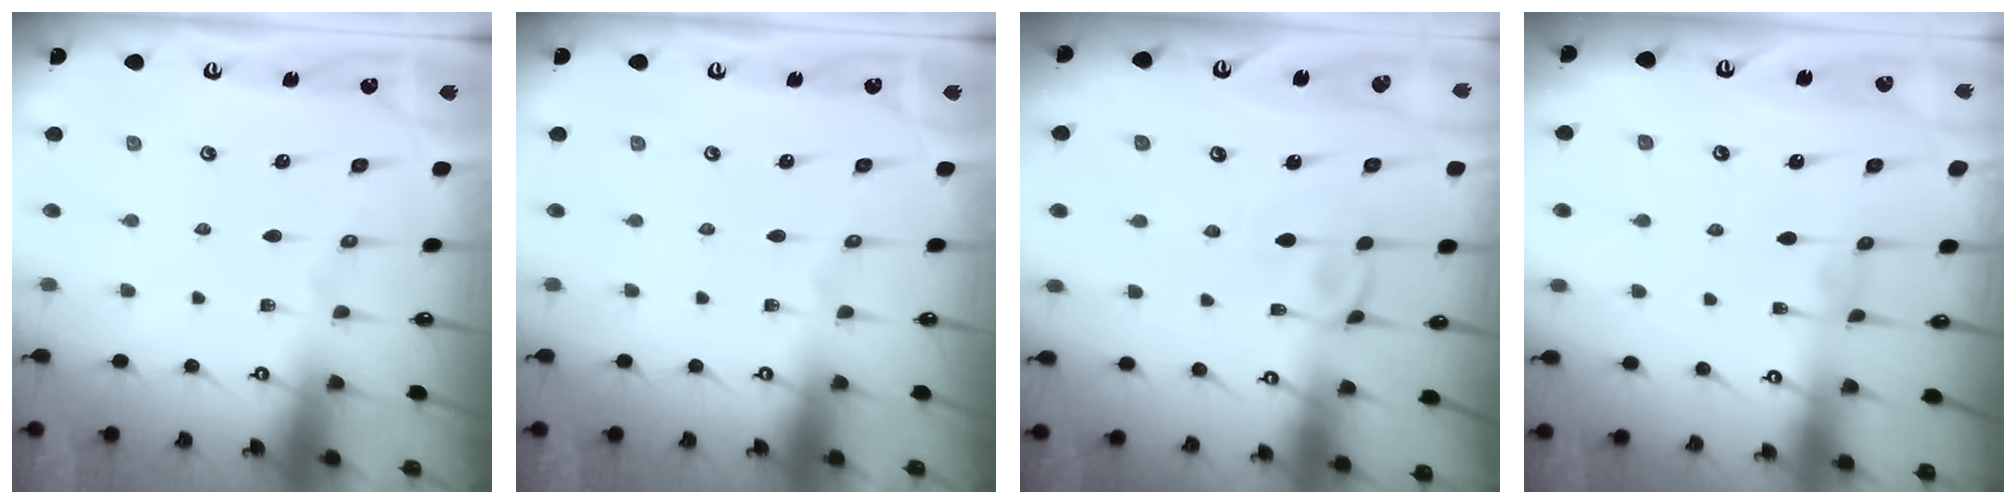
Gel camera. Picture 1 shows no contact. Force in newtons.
{"total": 0.0}
{"total": 2.9, "press": 2.9, "slide": 0.1}
{"total": 1.9, "press": 1.9, "slide": 0.3}